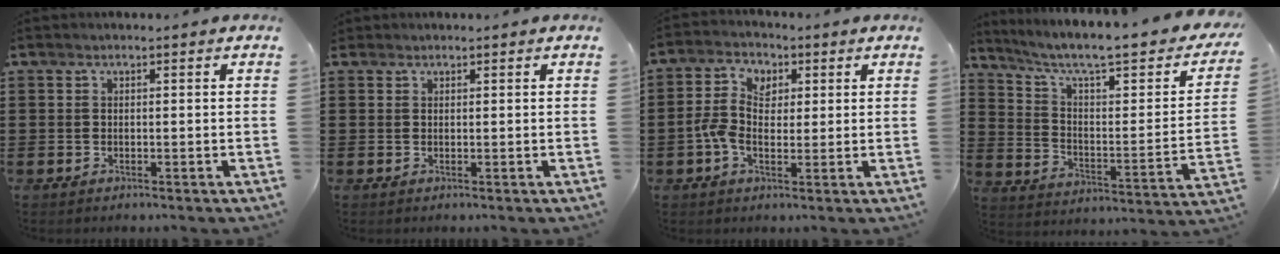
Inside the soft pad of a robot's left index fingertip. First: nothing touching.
{"total": 0.6, "force": [0.5, 0.4, 0.0], "torque": [-0.003, 0.003, 0.009]}
{"total": 5.6, "force": [0.0, 3.9, 4.0], "torque": [-0.098, 0.010, -0.008]}
{"total": 7.3, "force": [5.0, 1.3, 5.1], "torque": [-0.111, -0.040, 0.076]}